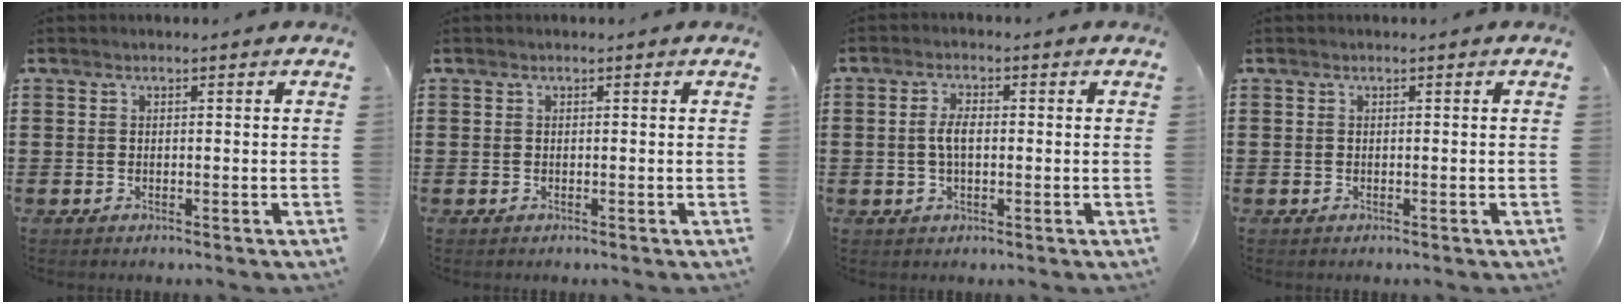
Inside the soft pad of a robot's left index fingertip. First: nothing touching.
{"total": 0.0}
{"total": 3.5, "force": [0.1, 1.5, 3.2], "torque": [-0.070, 0.002, -0.003]}
{"total": 0.0}